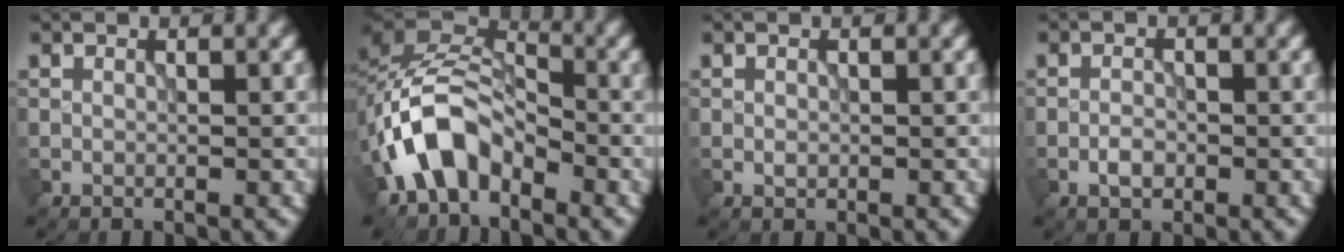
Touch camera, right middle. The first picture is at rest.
{"total": 7.0, "force": [-3.4, 4.4, 4.3], "torque": [-0.074, 0.009, -0.077]}
{"total": 0.6, "force": [-0.1, 0.4, 0.4], "torque": [-0.006, -0.001, -0.001]}
{"total": 1.5, "force": [-0.7, 0.8, 1.1], "torque": [-0.018, 0.002, -0.014]}